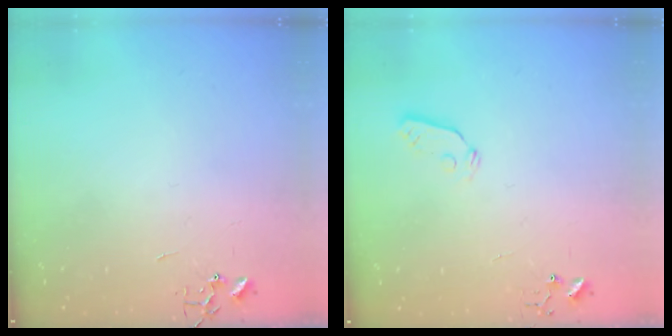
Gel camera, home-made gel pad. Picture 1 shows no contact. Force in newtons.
{"total": 3.6, "press": 3.6, "slide": 0.5}